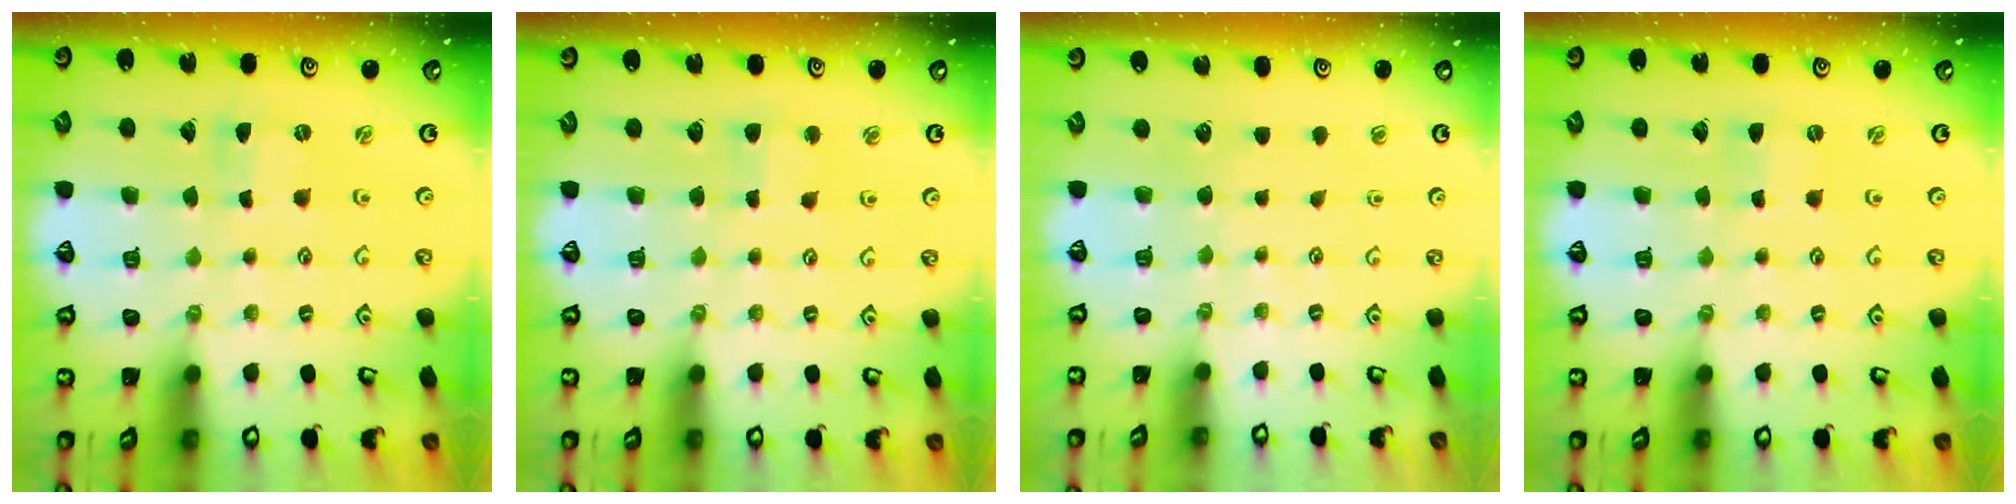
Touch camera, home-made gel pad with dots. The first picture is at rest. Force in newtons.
{"total": 3.2, "press": 3.2, "slide": 0.3}
{"total": 0.0}
{"total": 0.0}